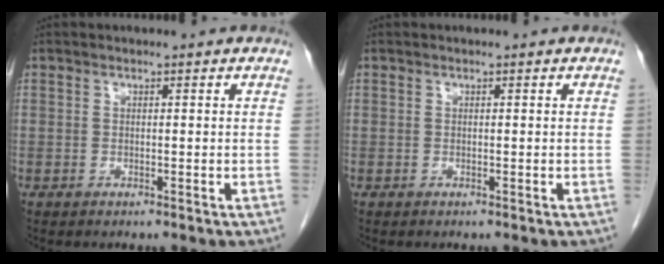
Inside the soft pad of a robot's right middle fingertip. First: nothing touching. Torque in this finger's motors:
{"motor_torque": [-0.21, -0.05, -0.04, -0.01]}